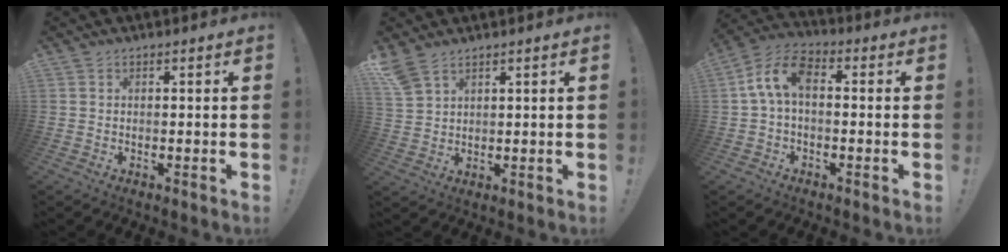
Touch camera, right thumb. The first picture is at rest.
{"total": 6.1, "force": [4.7, 2.5, 3.0], "torque": [-0.074, -0.019, 0.094]}
{"total": 9.4, "force": [1.0, 5.4, 7.6], "torque": [-0.163, 0.009, 0.025]}